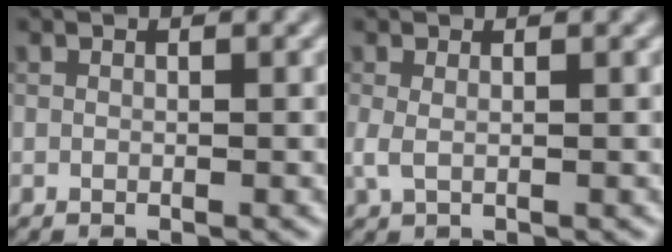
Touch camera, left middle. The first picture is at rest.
{"total": 1.2, "force": [0.2, 0.4, 1.1], "torque": [-0.027, 0.000, 0.002]}